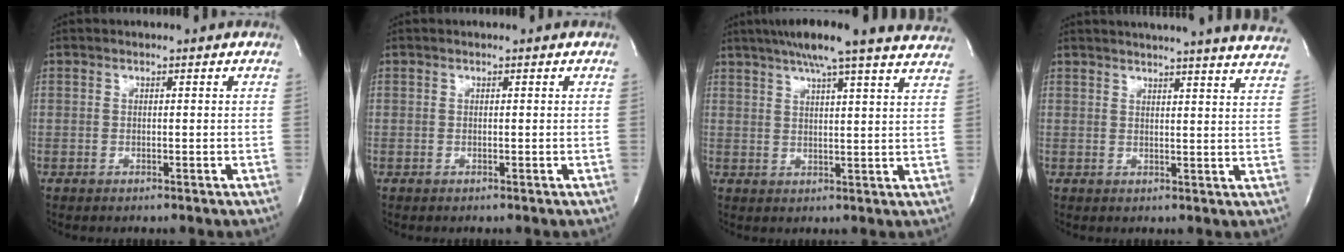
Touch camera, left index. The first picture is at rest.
{"total": 0.0}
{"total": 19.6, "force": [17.0, 0.2, 9.9], "torque": [-0.163, 0.004, 0.208]}
{"total": 22.3, "force": [20.8, 0.2, 7.9], "torque": [-0.122, -0.047, 0.240]}